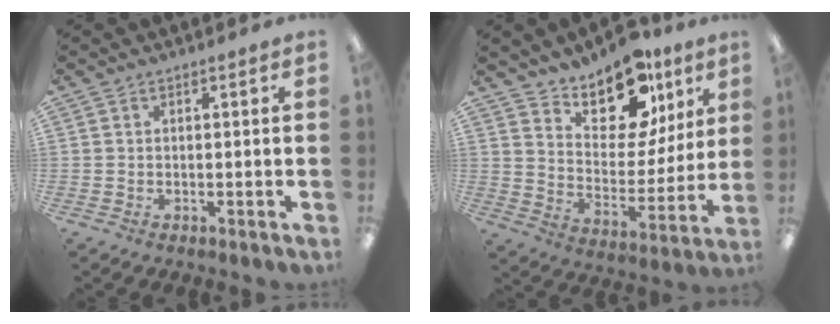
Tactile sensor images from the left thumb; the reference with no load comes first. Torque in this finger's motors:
{"motor_torque": [0.52, 0.52, 1.75, -1.02, 0.02]}